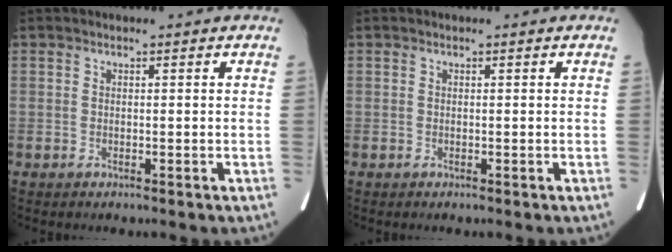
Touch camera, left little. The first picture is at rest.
{"total": 0.0}